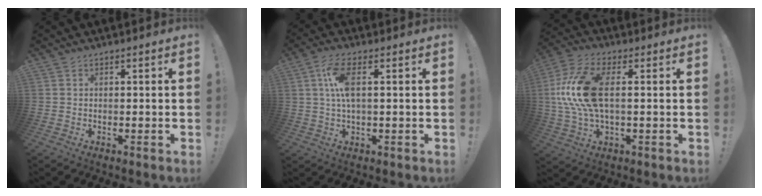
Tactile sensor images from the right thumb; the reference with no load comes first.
{"total": 8.5, "force": [1.7, 2.7, 7.9], "torque": [-0.161, -0.002, 0.029]}
{"total": 16.8, "force": [1.7, 8.2, 14.6], "torque": [-0.296, -0.001, 0.032]}